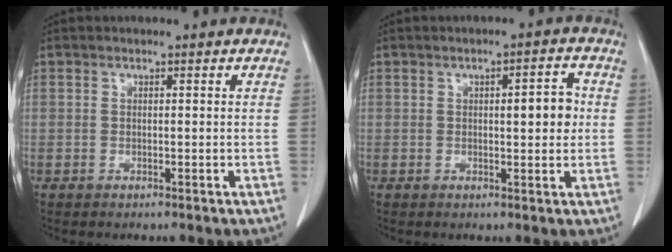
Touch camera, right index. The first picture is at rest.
{"total": 4.3, "force": [0.4, 1.2, 4.1], "torque": [-0.055, 0.005, 0.004]}